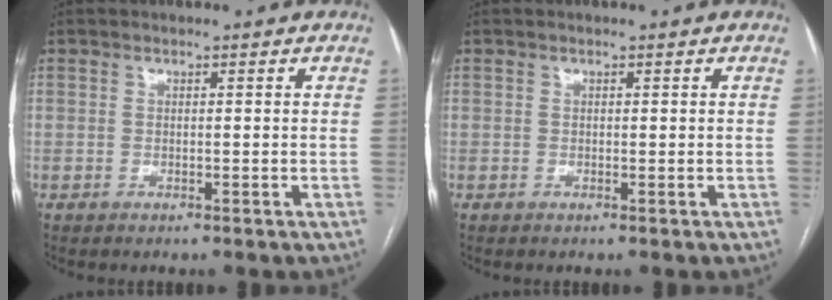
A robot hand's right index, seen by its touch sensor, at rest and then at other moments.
{"total": 0.0}